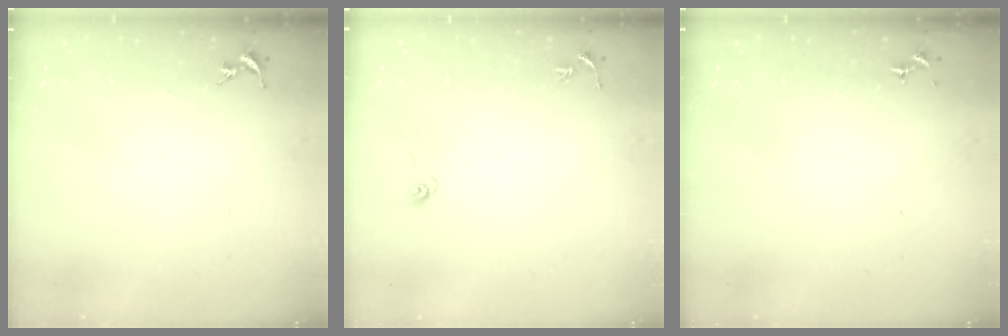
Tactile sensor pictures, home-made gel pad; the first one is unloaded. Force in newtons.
{"total": 4.0, "press": 3.3, "slide": 2.2}
{"total": 0.0}